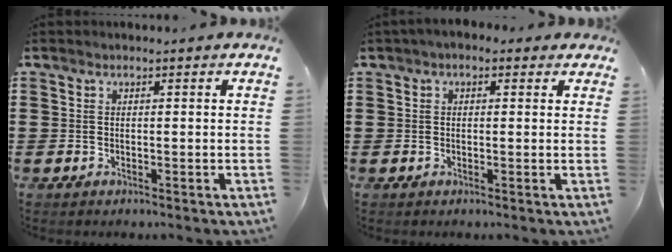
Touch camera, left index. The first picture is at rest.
{"total": 1.7, "force": [0.4, 1.1, 1.1], "torque": [-0.024, 0.008, 0.006]}